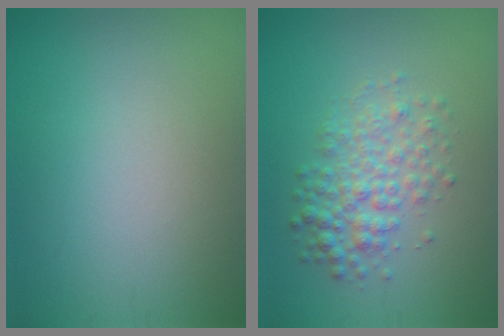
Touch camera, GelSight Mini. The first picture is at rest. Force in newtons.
{"total": 3.7, "press": 3.7, "slide": 0.0}